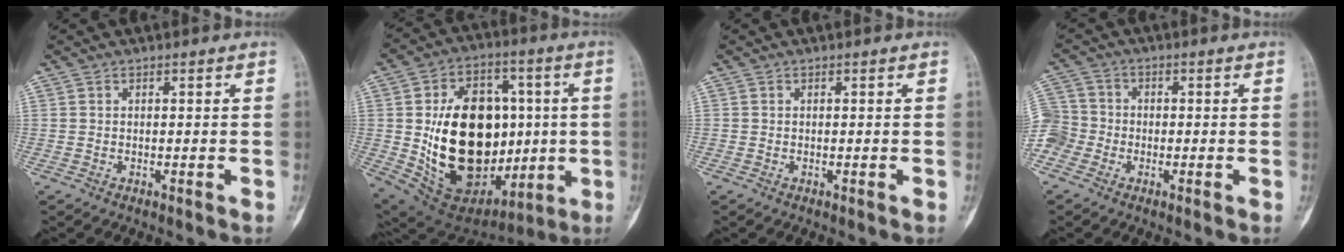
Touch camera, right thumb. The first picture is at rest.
{"total": 28.6, "force": [-0.4, 18.8, 21.5], "torque": [-0.331, 0.004, 0.025]}
{"total": 0.0}
{"total": 9.8, "force": [-3.2, 8.6, 3.2], "torque": [-0.091, 0.031, -0.066]}